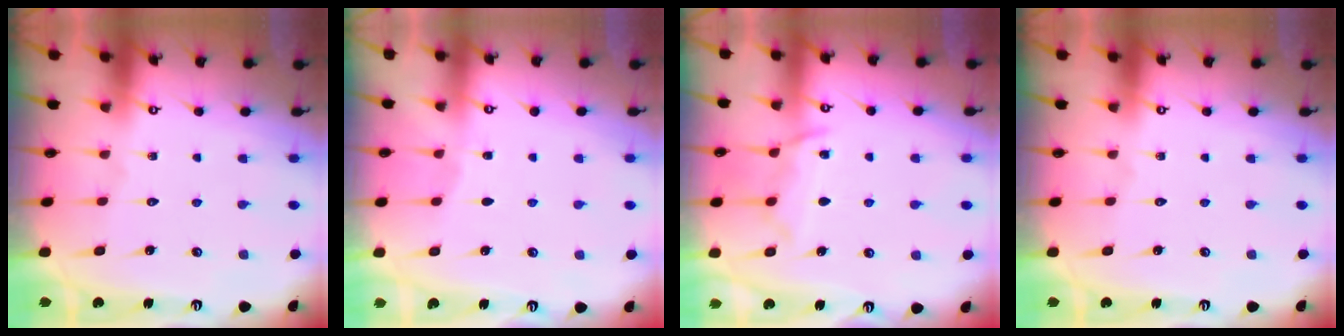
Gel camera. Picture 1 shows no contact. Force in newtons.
{"total": 1.9, "press": 1.9, "slide": 0.3}
{"total": 9.6, "press": 9.6, "slide": 1.1}
{"total": 0.0}